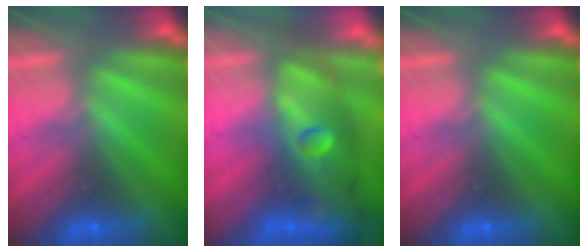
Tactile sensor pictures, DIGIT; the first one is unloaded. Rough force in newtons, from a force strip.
{"total": 7.9}
{"total": 0.0}